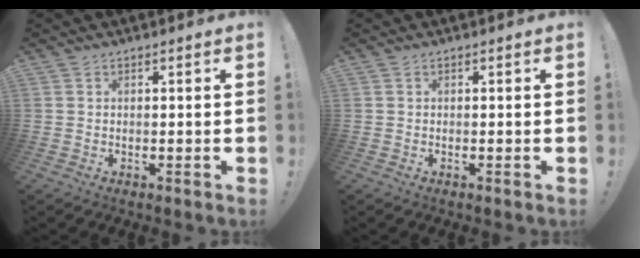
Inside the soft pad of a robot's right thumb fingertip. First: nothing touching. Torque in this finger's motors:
{"motor_torque": [0.12, -0.19, -0.16, 0.15, 0.02]}